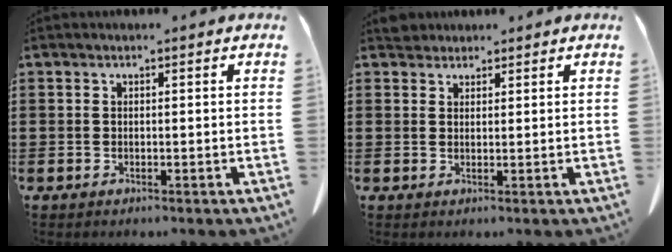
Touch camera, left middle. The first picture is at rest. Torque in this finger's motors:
{"motor_torque": [0.98, 1.16, -0.10, -0.02]}